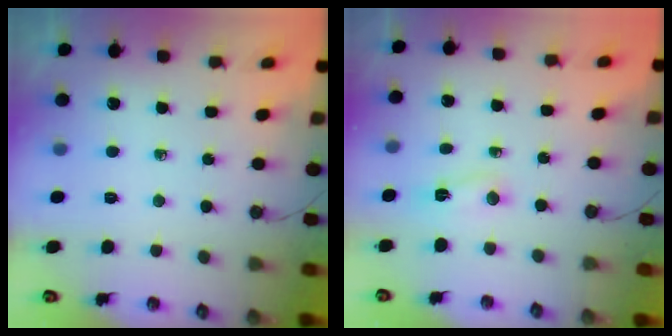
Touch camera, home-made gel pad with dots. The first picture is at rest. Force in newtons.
{"total": 2.4, "press": 2.2, "slide": 0.8}